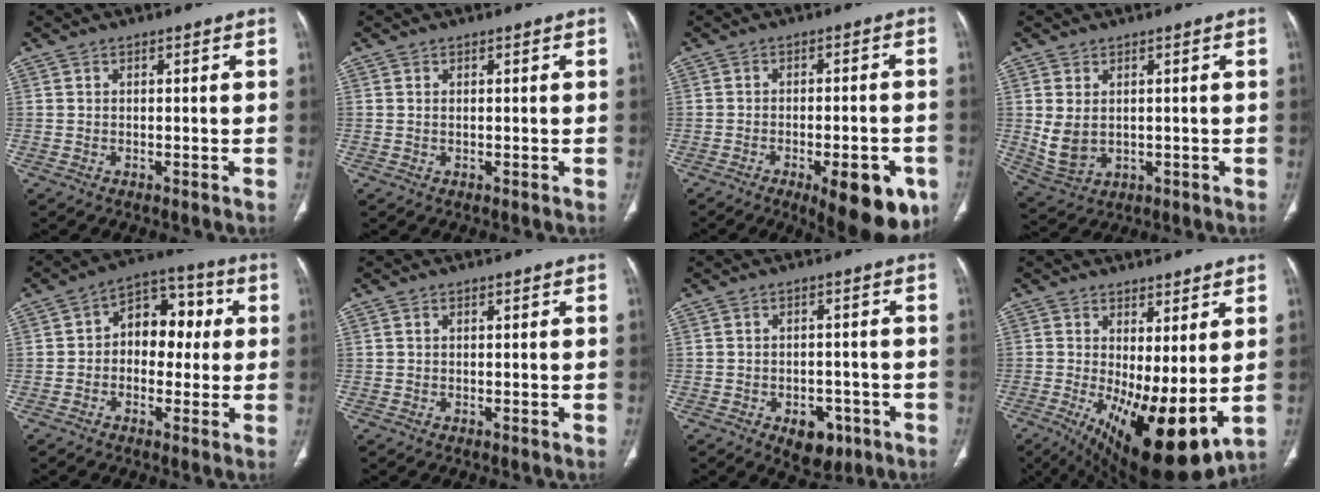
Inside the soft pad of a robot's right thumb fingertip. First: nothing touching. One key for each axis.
{"total": 0.0}
{"total": 14.1, "fx": -6.7, "fy": 5.1, "fz": 11.4, "tx": -0.103, "ty": 0.017, "tz": -0.078}
{"total": 6.1, "fx": 0.6, "fy": 4.4, "fz": 4.2, "tx": -0.083, "ty": -0.008, "tz": 0.031}
{"total": 11.0, "fx": 0.7, "fy": 7.7, "fz": 7.8, "tx": -0.069, "ty": 0.033, "tz": 0.000}
{"total": 0.0}
{"total": 7.2, "fx": -3.5, "fy": 4.5, "fz": 4.3, "tx": -0.033, "ty": 0.016, "tz": -0.040}
{"total": 15.7, "fx": -1.2, "fy": 5.6, "fz": 14.6, "tx": -0.245, "ty": -0.031, "tz": 0.003}